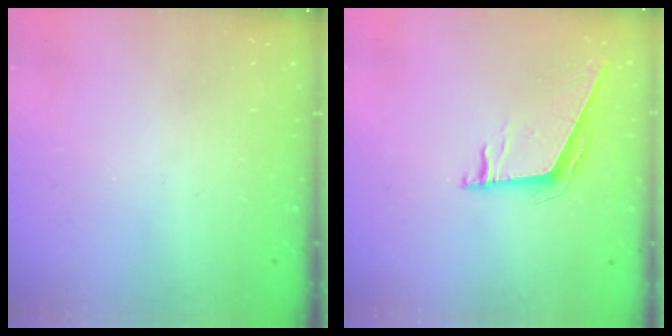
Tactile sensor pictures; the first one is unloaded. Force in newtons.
{"total": 8.4, "press": 7.9, "slide": 2.9}